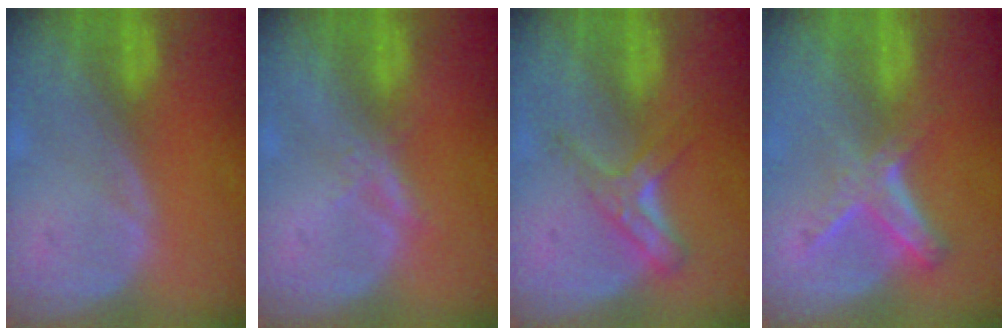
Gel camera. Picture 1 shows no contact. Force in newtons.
{"total": 1.7, "press": 1.7, "slide": 0.1}
{"total": 5.5, "press": 4.9, "slide": 2.6}
{"total": 5.8, "press": 5.1, "slide": 2.8}